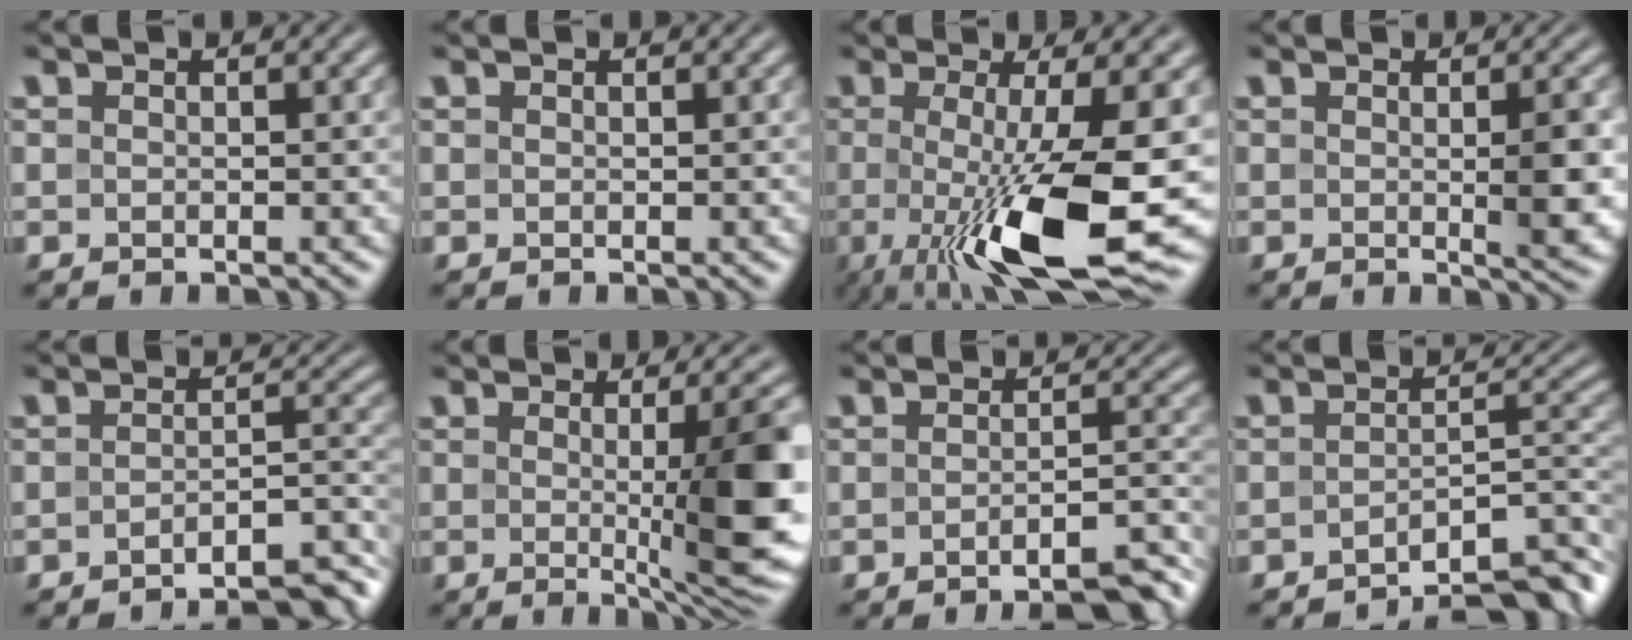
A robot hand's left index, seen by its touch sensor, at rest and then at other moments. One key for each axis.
{"total": 0.0}
{"total": 11.9, "fx": -2.2, "fy": 2.9, "fz": 11.3, "tx": -0.178, "ty": -0.027, "tz": -0.030}
{"total": 3.3, "fx": -0.1, "fy": 0.6, "fz": 3.2, "tx": -0.041, "ty": -0.002, "tz": 0.001}
{"total": 6.3, "fx": -5.2, "fy": 1.1, "fz": 3.4, "tx": -0.031, "ty": 0.012, "tz": -0.074}
{"total": 10.4, "fx": -0.4, "fy": 2.6, "fz": 10.0, "tx": -0.107, "ty": -0.005, "tz": -0.004}
{"total": 5.1, "fx": -3.3, "fy": 1.0, "fz": 3.7, "tx": -0.041, "ty": 0.008, "tz": -0.051}
{"total": 6.6, "fx": -5.2, "fy": 1.5, "fz": 3.8, "tx": -0.038, "ty": 0.008, "tz": -0.078}